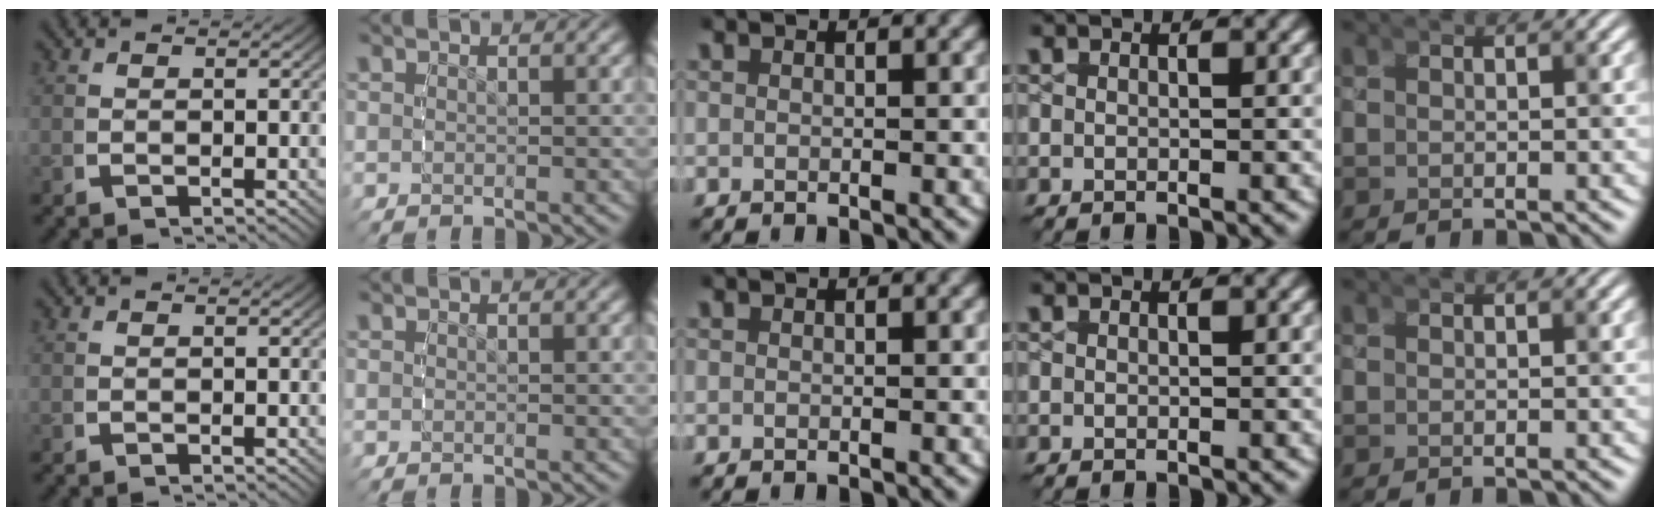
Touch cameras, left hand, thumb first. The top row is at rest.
{}